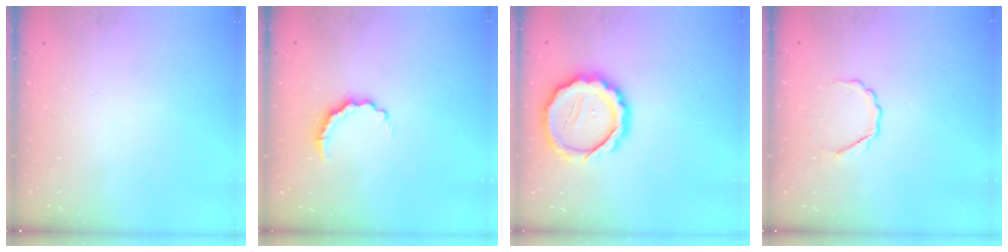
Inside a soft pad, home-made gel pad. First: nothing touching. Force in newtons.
{"total": 5.2, "press": 5.1, "slide": 0.8}
{"total": 12.9, "press": 12.8, "slide": 1.6}
{"total": 4.0, "press": 3.9, "slide": 0.7}